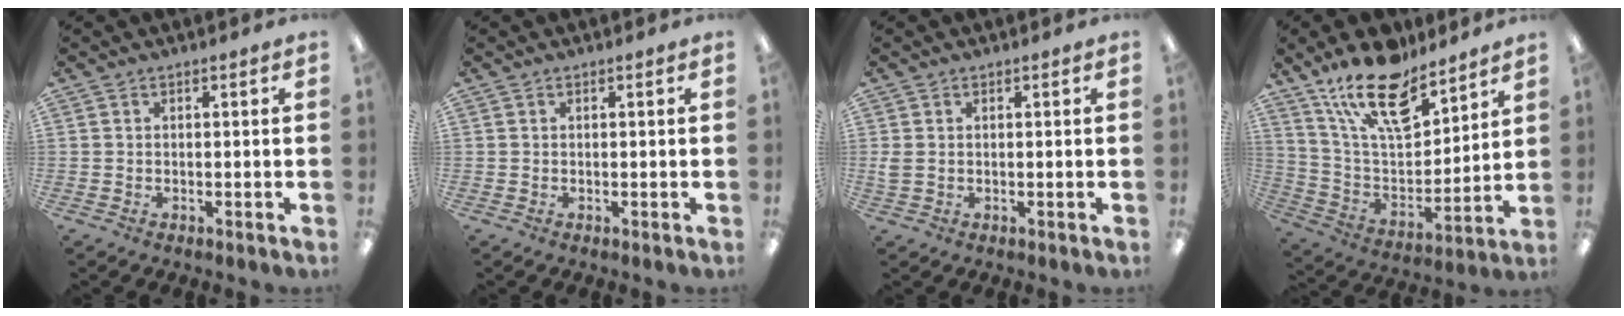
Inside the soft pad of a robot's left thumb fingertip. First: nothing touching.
{"total": 0.0}
{"total": 1.9, "force": [0.3, 1.3, 1.3], "torque": [-0.027, 0.004, 0.005]}
{"total": 19.2, "force": [14.2, 7.8, 10.4], "torque": [-0.193, -0.077, 0.251]}